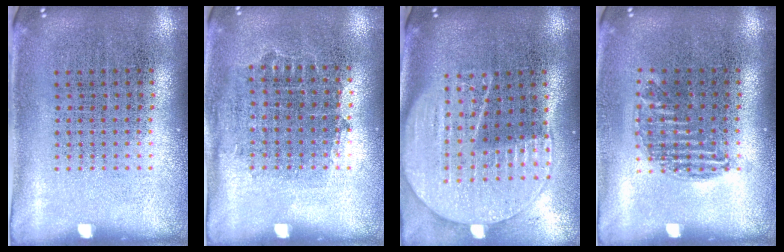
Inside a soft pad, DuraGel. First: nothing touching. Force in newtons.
{"total": 0.8, "press": 0.7, "slide": 0.3}
{"total": 2.0, "press": 1.8, "slide": 0.9}
{"total": 1.0, "press": 0.8, "slide": 0.5}